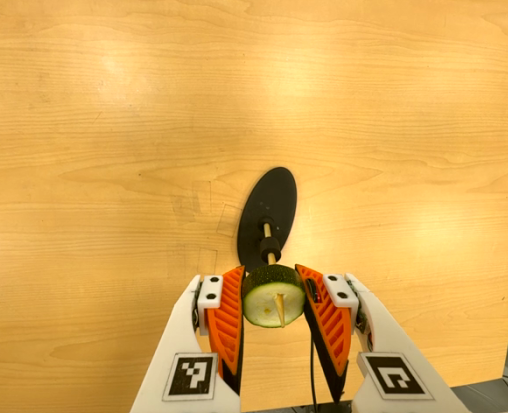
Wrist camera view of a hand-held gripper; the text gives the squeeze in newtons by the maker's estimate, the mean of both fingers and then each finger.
{"total": 10.8, "left": 10.6, "right": 11.1}